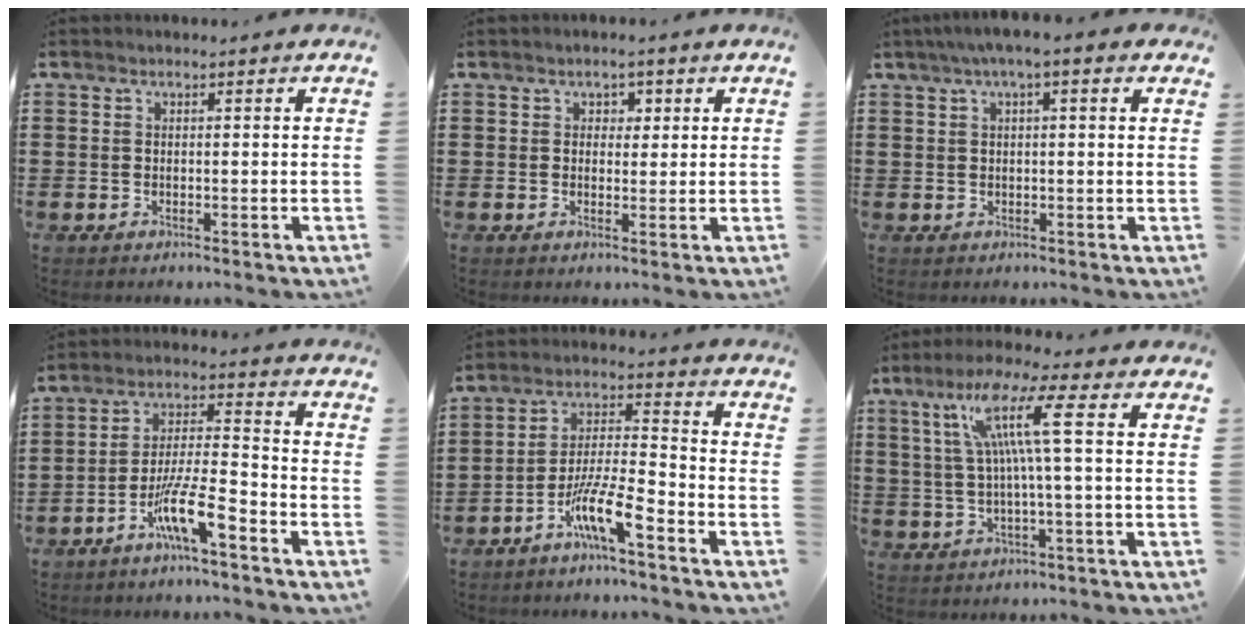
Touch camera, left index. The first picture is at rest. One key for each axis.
{"total": 1.6, "fx": 0.7, "fy": 1.4, "fz": 0.5, "tx": -0.007, "ty": 0.006, "tz": 0.008}
{"total": 2.8, "fx": 1.3, "fy": 0.2, "fz": 2.5, "tx": -0.050, "ty": 0.003, "tz": 0.021}
{"total": 9.4, "fx": -6.1, "fy": 1.4, "fz": 7.0, "tx": -0.143, "ty": -0.001, "tz": -0.116}
{"total": 9.2, "fx": -6.3, "fy": 1.2, "fz": 6.6, "tx": -0.138, "ty": -0.003, "tz": -0.122}
{"total": 10.1, "fx": 2.7, "fy": 0.0, "fz": 9.7, "tx": -0.205, "ty": 0.001, "tz": 0.034}